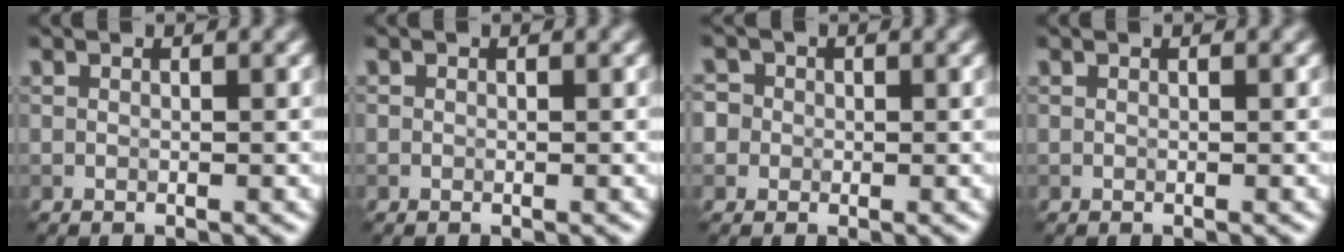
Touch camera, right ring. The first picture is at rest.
{"total": 0.0}
{"total": 3.9, "force": [1.0, 3.5, 1.4], "torque": [-0.008, 0.027, -0.008]}
{"total": 0.0}